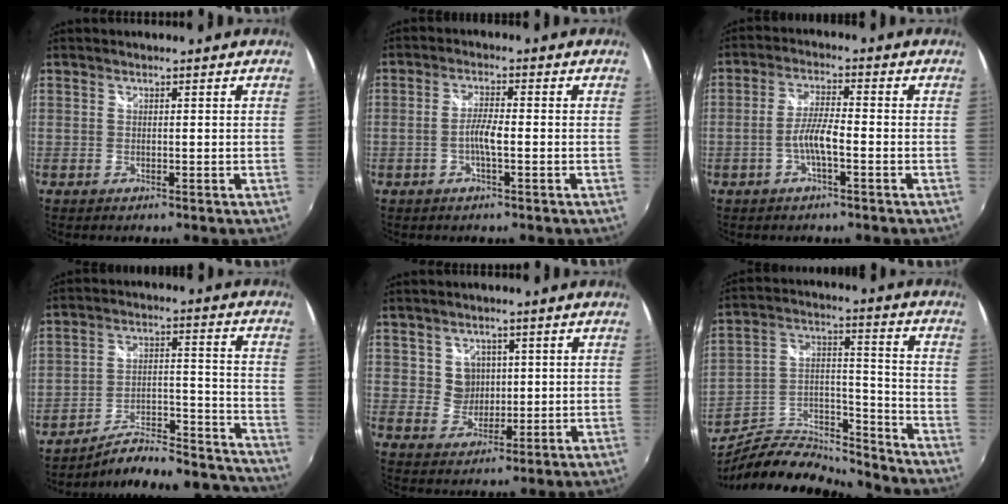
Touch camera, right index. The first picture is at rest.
{"total": 3.5, "force": [-1.1, 0.4, 3.3], "torque": [-0.069, 0.005, -0.021]}
{"total": 5.0, "force": [-2.0, 0.7, 4.5], "torque": [-0.094, 0.007, -0.038]}
{"total": 20.8, "force": [-20.0, 2.8, 4.7], "torque": [-0.058, 0.031, -0.260]}
{"total": 4.7, "force": [1.1, 4.4, 0.9], "torque": [-0.015, 0.007, 0.026]}
{"total": 15.5, "force": [-13.8, 3.0, 6.4], "torque": [-0.120, 0.010, -0.228]}